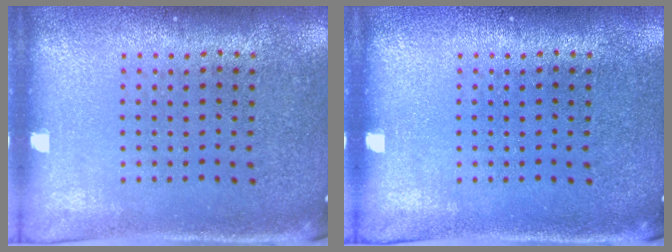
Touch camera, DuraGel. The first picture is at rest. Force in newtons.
{"total": 0.0}